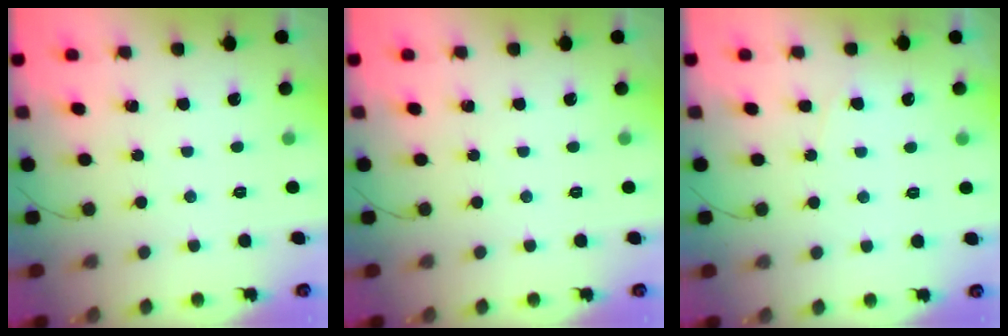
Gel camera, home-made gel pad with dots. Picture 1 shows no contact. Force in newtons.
{"total": 0.0}
{"total": 3.4, "press": 3.3, "slide": 0.3}